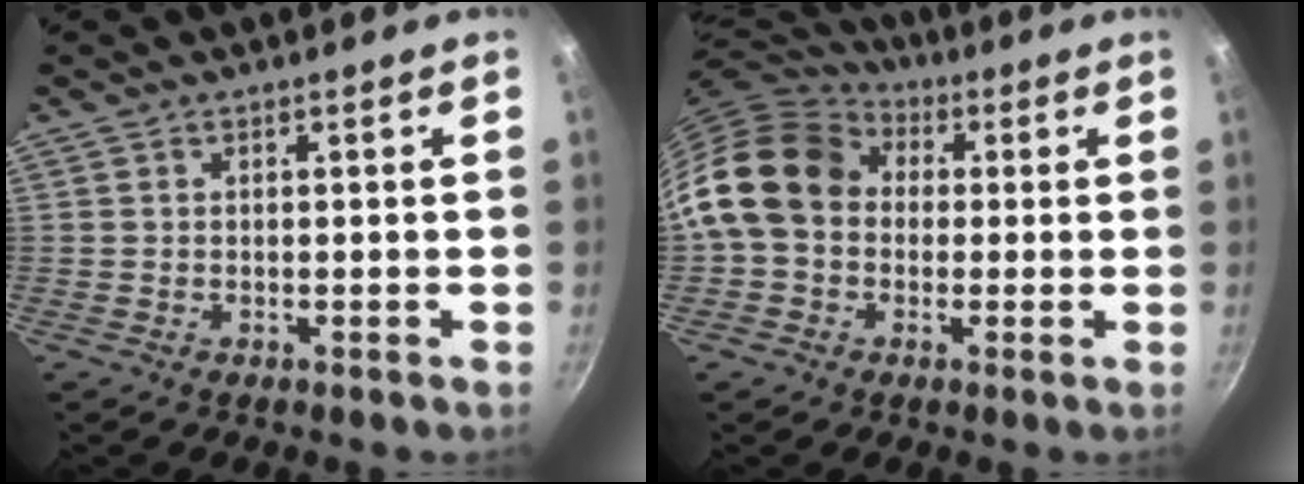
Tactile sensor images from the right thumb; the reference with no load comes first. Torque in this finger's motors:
{"motor_torque": [1.81, 3.19, 1.15, -1.00, 0.34]}